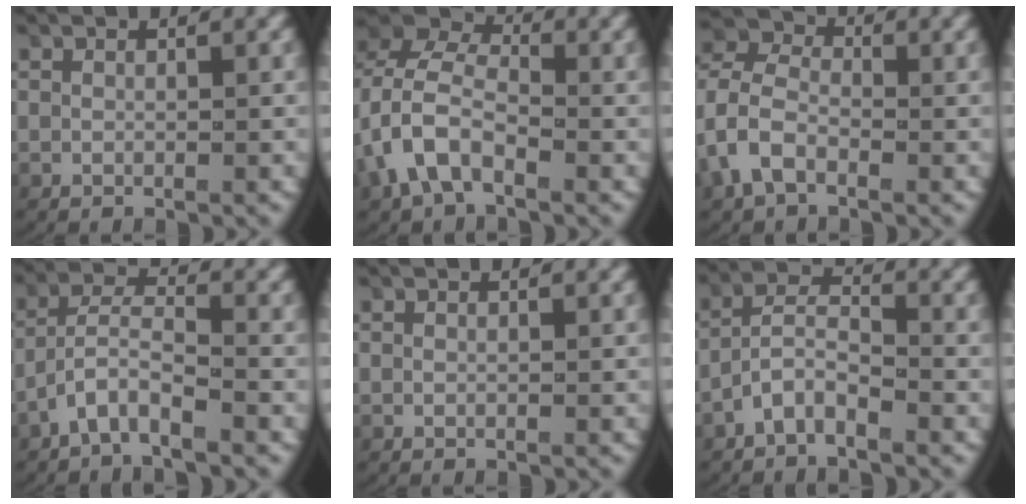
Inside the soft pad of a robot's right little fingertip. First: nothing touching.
{"total": 6.6, "force": [0.1, 5.3, 3.9], "torque": [-0.092, 0.002, -0.010]}
{"total": 6.0, "force": [0.2, 5.3, 2.8], "torque": [-0.077, 0.004, -0.010]}
{"total": 3.8, "force": [-2.4, 1.7, 2.4], "torque": [-0.058, -0.007, -0.045]}
{"total": 0.0}
{"total": 3.4, "force": [-2.3, 1.8, 1.8], "torque": [-0.042, -0.003, -0.046]}